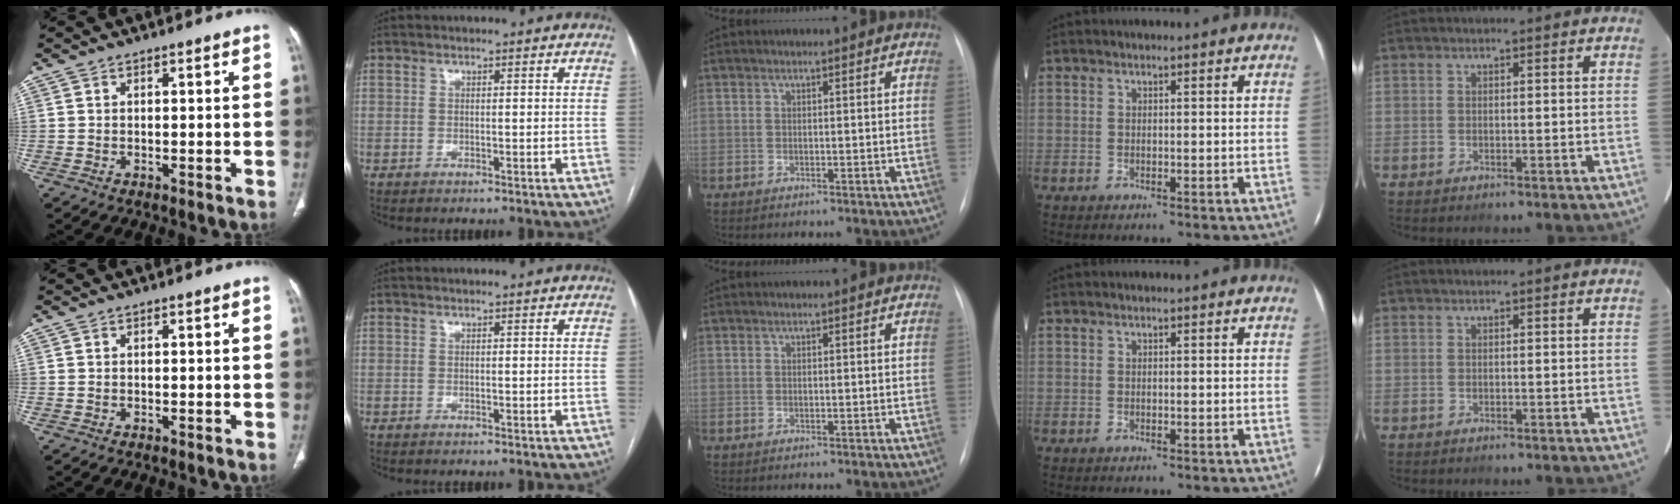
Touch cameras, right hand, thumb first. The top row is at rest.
{}